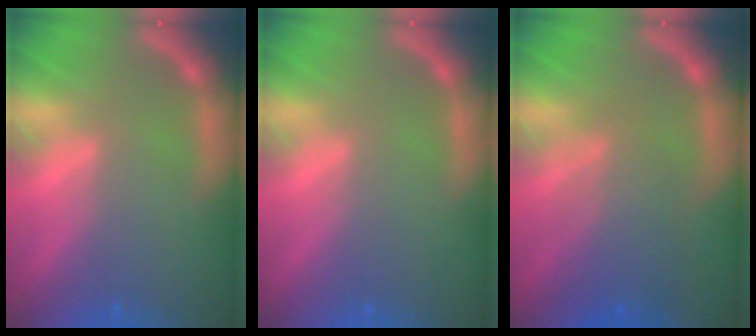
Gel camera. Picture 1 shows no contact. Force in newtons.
{"total": 0.0}
{"total": 5.1}